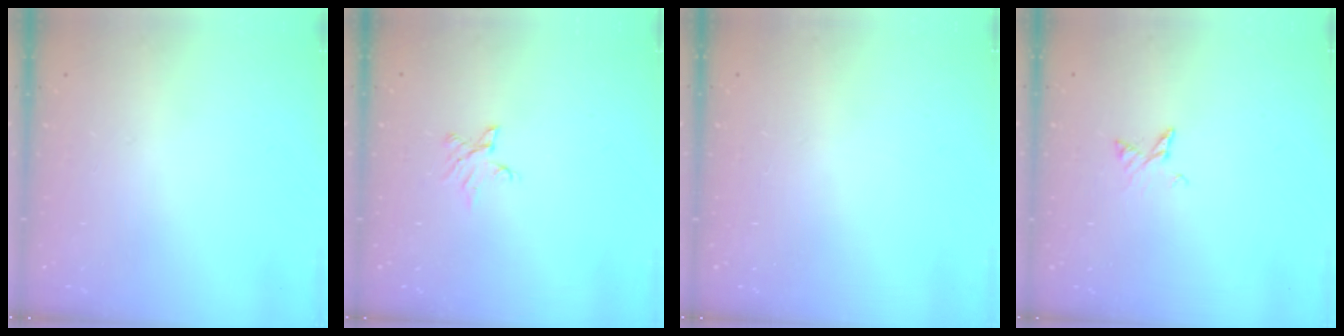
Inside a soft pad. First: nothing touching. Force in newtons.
{"total": 4.0, "press": 3.9, "slide": 0.4}
{"total": 0.0}
{"total": 3.5, "press": 3.5, "slide": 0.3}